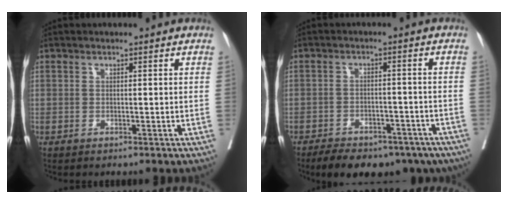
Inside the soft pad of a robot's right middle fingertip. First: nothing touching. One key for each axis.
{"total": 16.0, "fx": -11.4, "fy": 8.2, "fz": 7.7, "tx": -0.135, "ty": 0.000, "tz": -0.144}